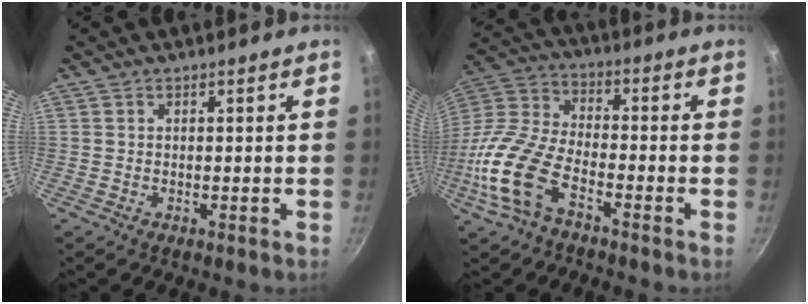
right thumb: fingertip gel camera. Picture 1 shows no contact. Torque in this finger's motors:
{"motor_torque": [0.33, 0.36, 1.73, -1.04, 0.62]}